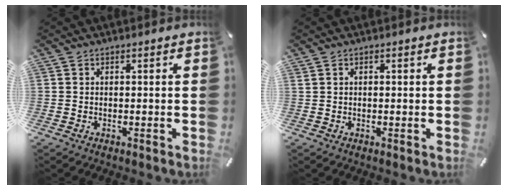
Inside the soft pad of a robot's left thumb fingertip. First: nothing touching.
{"total": 0.7, "force": [0.2, 0.5, 0.5], "torque": [-0.010, 0.004, 0.002]}